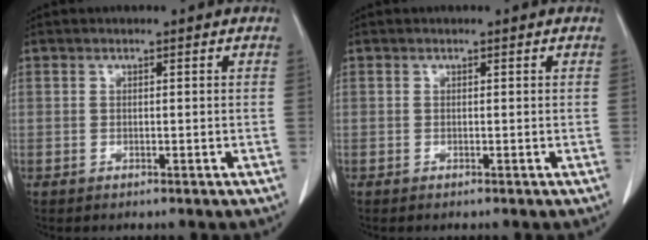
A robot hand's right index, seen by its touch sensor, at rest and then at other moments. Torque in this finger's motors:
{"motor_torque": [0.10, -0.07, 0.00, -0.01]}